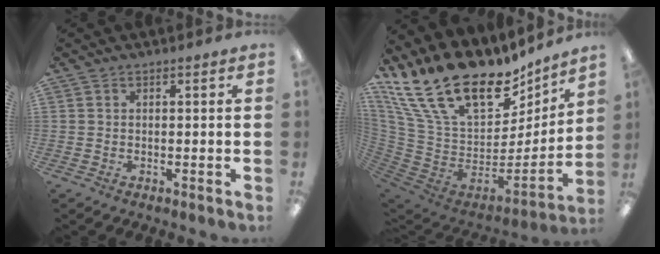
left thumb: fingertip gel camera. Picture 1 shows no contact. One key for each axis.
{"total": 27.9, "fx": 18.3, "fy": 14.0, "fz": 15.8, "tx": -0.307, "ty": -0.127, "tz": 0.355}